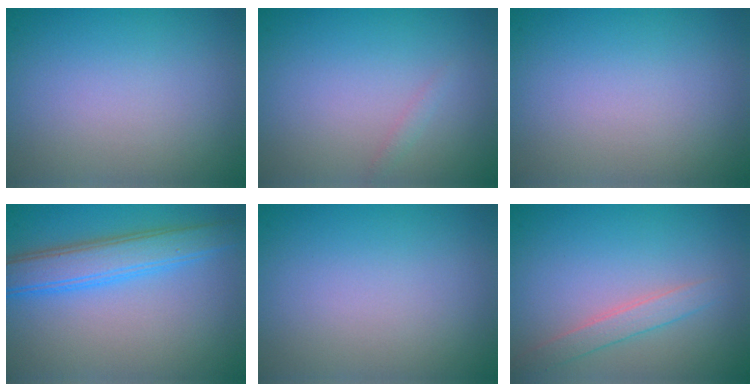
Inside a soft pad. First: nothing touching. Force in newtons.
{"total": 0.5, "press": 0.5, "slide": 0.0}
{"total": 0.0}
{"total": 4.5, "press": 4.5, "slide": 0.1}
{"total": 0.0}
{"total": 2.0, "press": 2.0, "slide": 0.0}